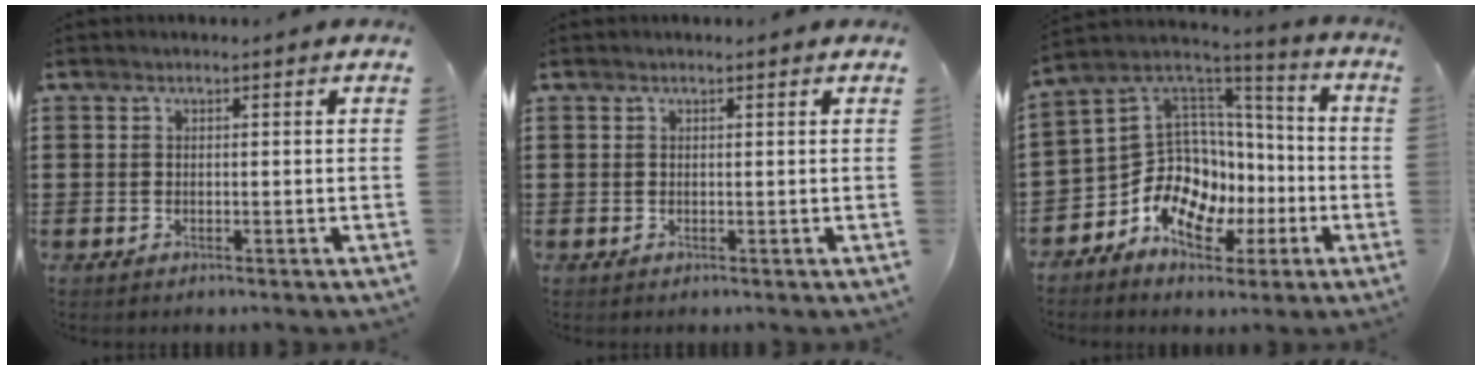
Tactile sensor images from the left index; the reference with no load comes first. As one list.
[{"total": 0.0}, {"total": 12.7, "force": [-5.1, 10.5, 5.1], "torque": [-0.113, -0.005, -0.089]}]